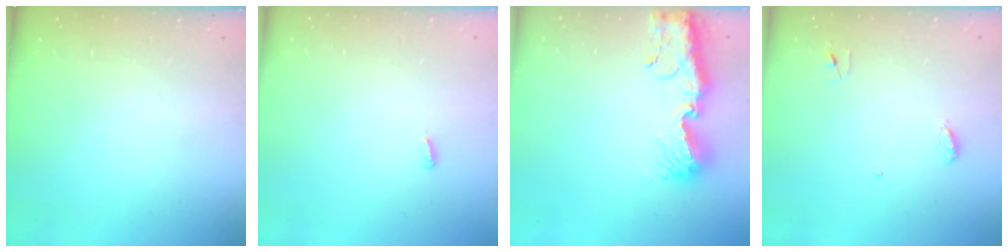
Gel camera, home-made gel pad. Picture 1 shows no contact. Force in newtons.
{"total": 2.6, "press": 2.6, "slide": 0.2}
{"total": 12.2, "press": 12.1, "slide": 0.8}
{"total": 3.4, "press": 3.4, "slide": 0.3}